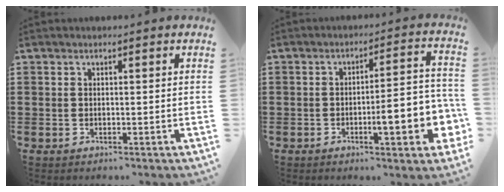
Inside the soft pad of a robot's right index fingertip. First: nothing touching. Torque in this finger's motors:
{"motor_torque": [2.14, 0.00, 0.31, 0.14]}